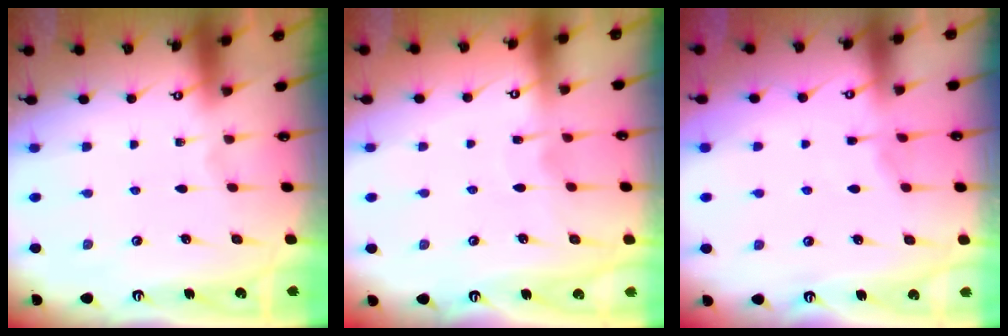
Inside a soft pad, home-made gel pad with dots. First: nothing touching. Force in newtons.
{"total": 3.5, "press": 3.5, "slide": 0.3}
{"total": 2.8, "press": 2.7, "slide": 0.3}